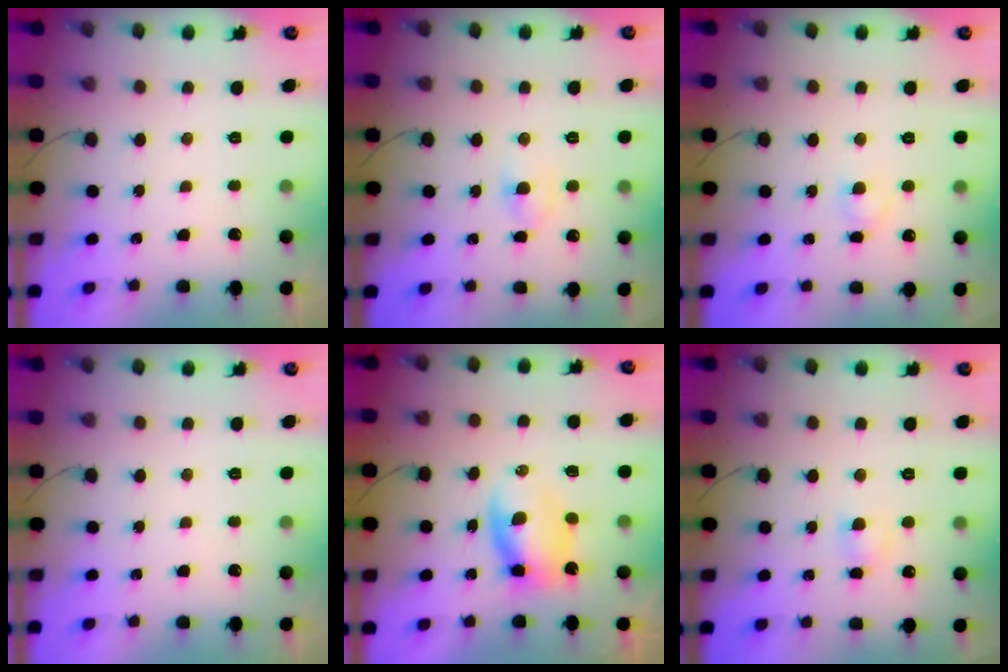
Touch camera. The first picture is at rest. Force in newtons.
{"total": 3.7, "press": 3.5, "slide": 1.1}
{"total": 2.5, "press": 2.3, "slide": 1.1}
{"total": 0.0}
{"total": 5.5, "press": 5.4, "slide": 0.6}
{"total": 2.9, "press": 2.7, "slide": 1.1}